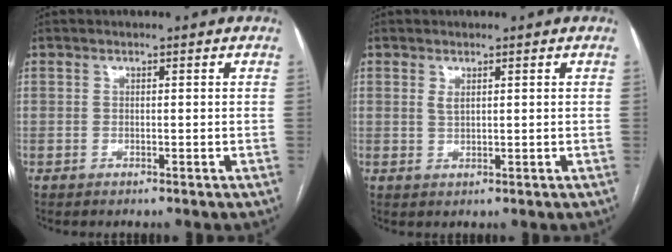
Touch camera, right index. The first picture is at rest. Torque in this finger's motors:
{"motor_torque": [-0.02, 0.02, 0.00, 0.03]}